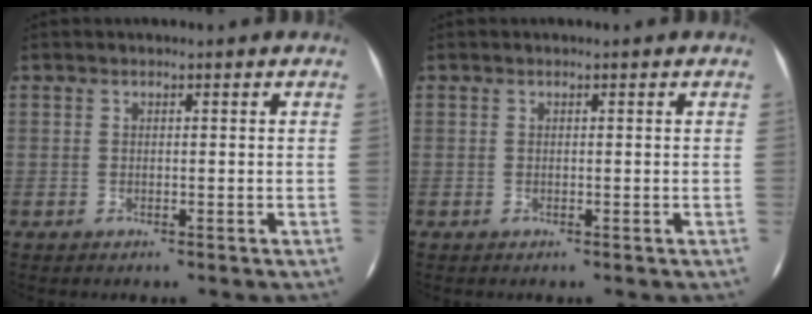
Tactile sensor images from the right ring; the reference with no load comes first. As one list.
[{"total": 0.0}]